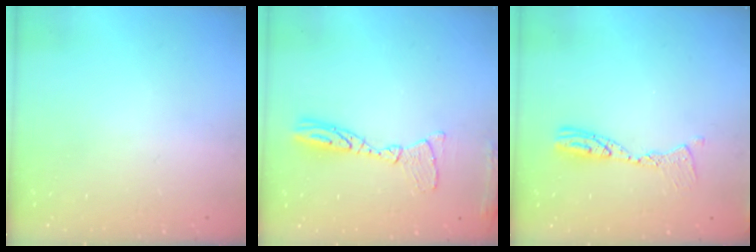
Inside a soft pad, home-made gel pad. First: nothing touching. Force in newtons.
{"total": 11.3, "press": 11.3, "slide": 1.0}
{"total": 10.5, "press": 10.5, "slide": 1.0}